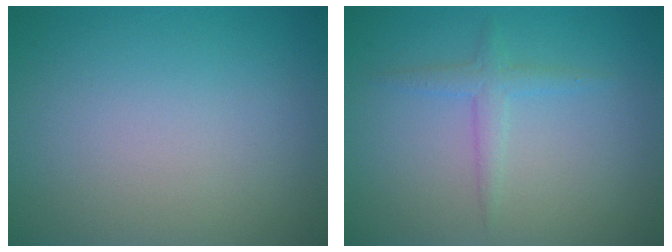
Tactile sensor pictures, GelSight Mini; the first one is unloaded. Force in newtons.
{"total": 1.7, "press": 1.7, "slide": 0.0}